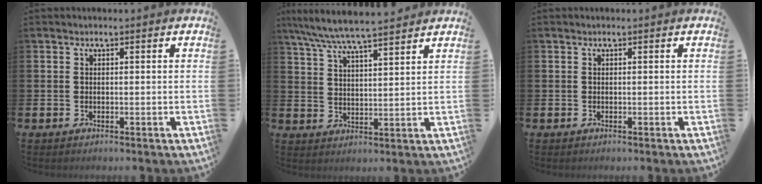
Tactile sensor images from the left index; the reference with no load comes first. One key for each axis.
{"total": 7.1, "fx": 6.7, "fy": 0.4, "fz": 2.4, "tx": -0.070, "ty": -0.033, "tz": 0.119}
{"total": 0.0}